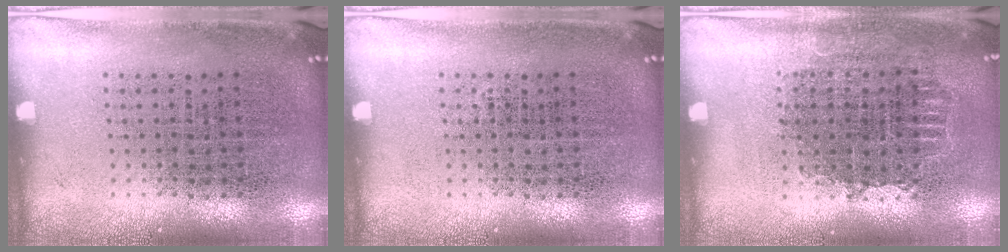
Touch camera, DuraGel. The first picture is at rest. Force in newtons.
{"total": 0.0}
{"total": 0.9, "press": 0.9, "slide": 0.2}